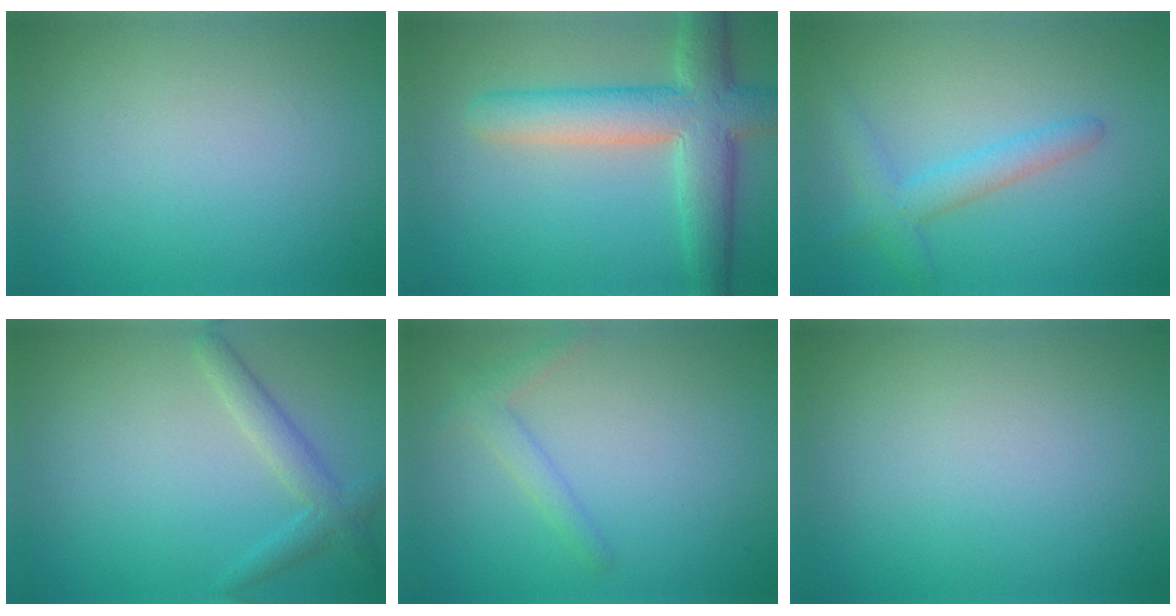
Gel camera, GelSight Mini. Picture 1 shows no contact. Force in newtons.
{"total": 7.3, "press": 7.2, "slide": 0.8}
{"total": 2.8, "press": 2.8, "slide": 0.3}
{"total": 2.5, "press": 2.5, "slide": 0.1}
{"total": 1.8, "press": 1.7, "slide": 0.1}
{"total": 0.0}